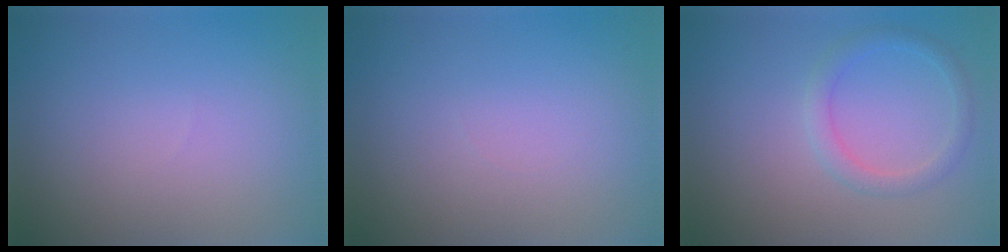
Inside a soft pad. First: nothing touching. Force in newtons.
{"total": 0.0}
{"total": 2.0, "press": 2.0, "slide": 0.1}